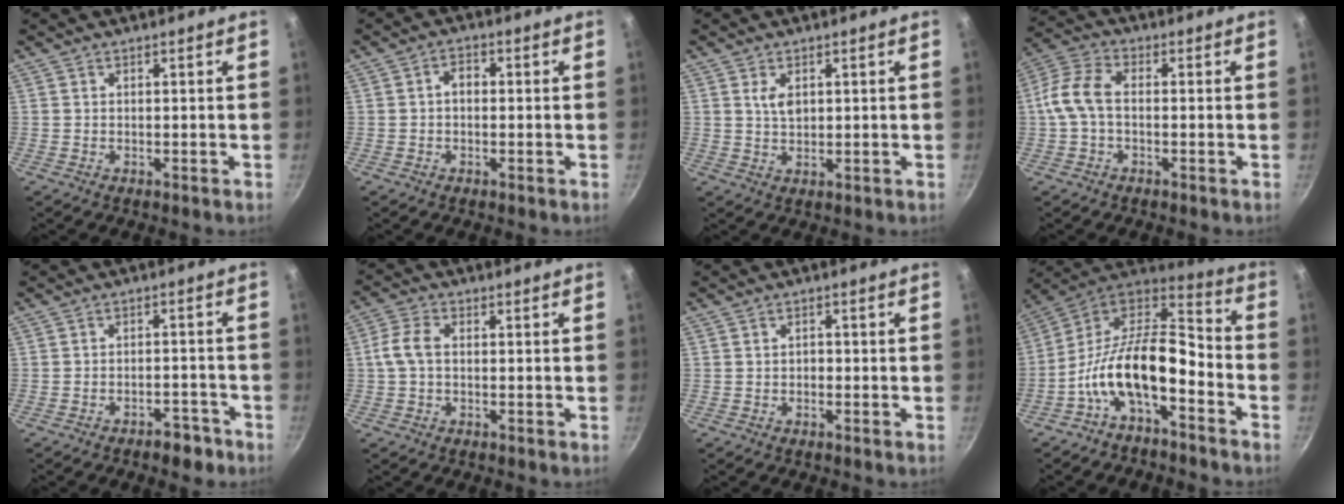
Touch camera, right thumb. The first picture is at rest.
{"total": 2.6, "force": [-0.1, 1.8, 1.9], "torque": [-0.020, 0.013, -0.008]}
{"total": 3.0, "force": [1.0, 1.7, 2.3], "torque": [-0.036, -0.008, 0.022]}
{"total": 7.8, "force": [-0.4, 4.7, 6.3], "torque": [-0.135, 0.025, -0.016]}
{"total": 4.7, "force": [-3.3, 2.1, 2.4], "torque": [-0.025, 0.028, -0.047]}
{"total": 5.1, "force": [0.0, 3.2, 3.9], "torque": [-0.087, 0.015, -0.005]}
{"total": 1.2, "force": [-0.3, 0.9, 0.7], "torque": [-0.003, 0.006, -0.008]}
{"total": 15.8, "force": [-6.1, 6.6, 13.0], "torque": [-0.214, 0.095, -0.114]}